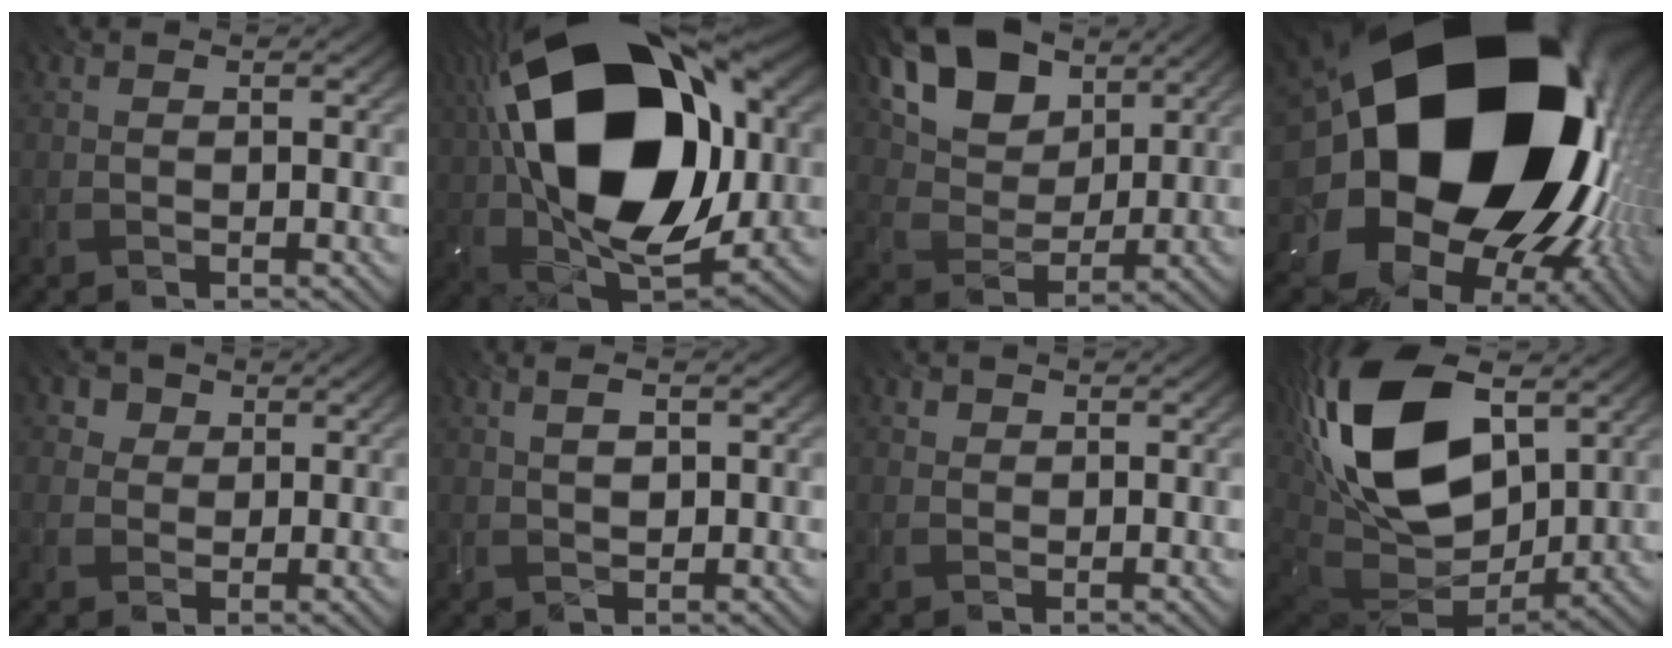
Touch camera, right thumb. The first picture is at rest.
{"total": 23.6, "force": [3.8, 14.3, 18.4], "torque": [-0.388, 0.012, 0.066]}
{"total": 13.8, "force": [7.6, 8.3, 8.0], "torque": [-0.184, 0.020, 0.133]}
{"total": 24.7, "force": [2.1, 18.2, 16.6], "torque": [-0.308, -0.081, 0.023]}
{"total": 3.7, "force": [2.1, 2.8, 1.4], "torque": [-0.042, -0.010, 0.043]}
{"total": 2.4, "force": [0.8, 0.8, 2.1], "torque": [-0.045, 0.001, 0.018]}
{"total": 0.8, "force": [0.5, 0.6, 0.2], "torque": [-0.004, -0.001, 0.009]}
{"total": 21.3, "force": [5.8, 12.6, 16.2], "torque": [-0.365, 0.028, 0.098]}